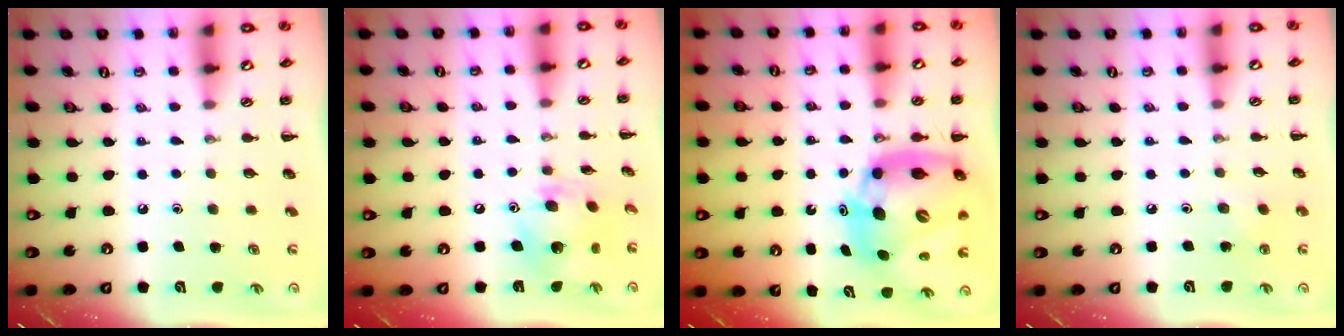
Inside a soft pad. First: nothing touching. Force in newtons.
{"total": 9.4, "press": 9.4, "slide": 0.1}
{"total": 15.1, "press": 14.4, "slide": 4.4}
{"total": 2.3, "press": 2.2, "slide": 0.7}